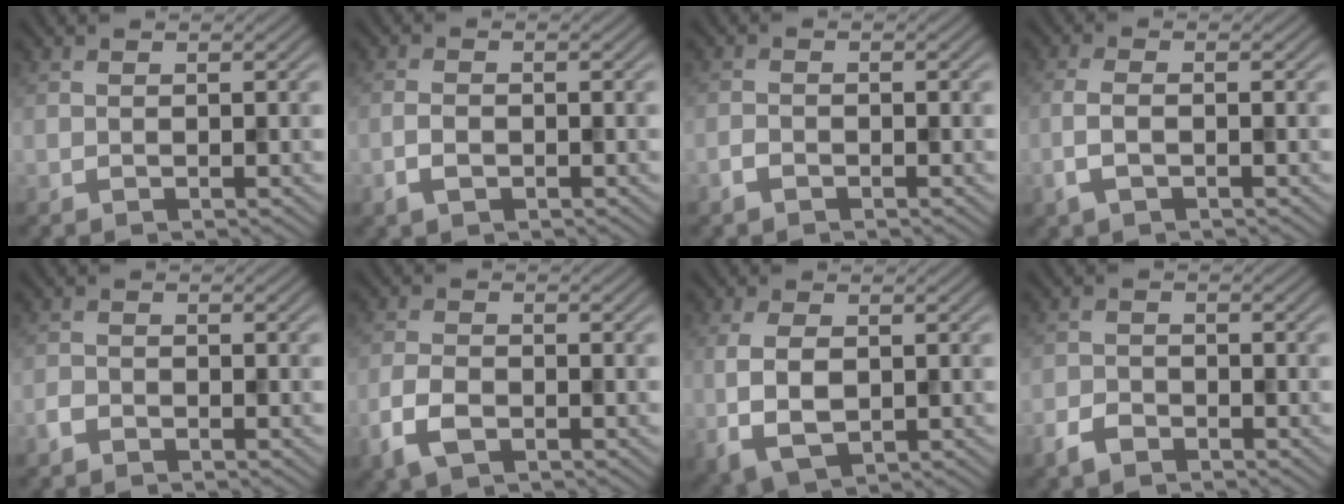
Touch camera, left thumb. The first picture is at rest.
{"total": 2.0, "force": [-1.0, 1.1, 1.4], "torque": [-0.029, 0.000, -0.019]}
{"total": 1.4, "force": [-1.0, 0.7, 0.6], "torque": [-0.014, 0.000, -0.023]}
{"total": 2.7, "force": [-1.1, 1.0, 2.2], "torque": [-0.058, -0.002, -0.026]}
{"total": 1.4, "force": [-1.2, 0.6, 0.5], "torque": [-0.010, 0.000, -0.028]}
{"total": 4.3, "force": [-2.2, 2.3, 2.9], "torque": [-0.068, -0.006, -0.052]}
{"total": 5.3, "force": [-0.1, 3.0, 4.4], "torque": [-0.106, -0.009, 0.004]}
{"total": 2.7, "force": [-2.0, 1.4, 1.1], "torque": [-0.024, -0.003, -0.048]}